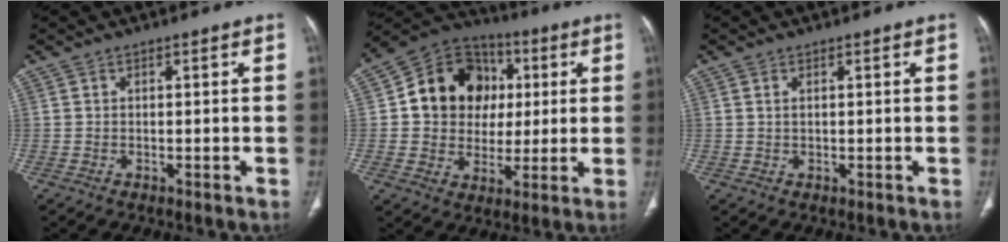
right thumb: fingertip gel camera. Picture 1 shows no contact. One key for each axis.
{"total": 16.2, "fx": 2.7, "fy": 13.9, "fz": 7.9, "tx": -0.086, "ty": 0.014, "tz": 0.046}
{"total": 0.9, "fx": 0.4, "fy": 0.4, "fz": 0.7, "tx": -0.016, "ty": 0.004, "tz": 0.009}